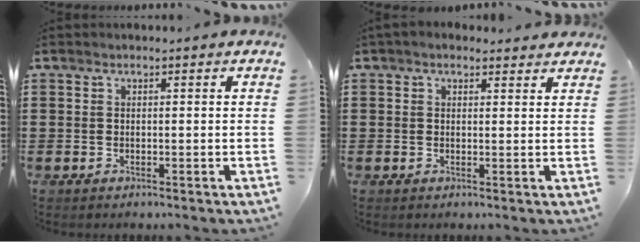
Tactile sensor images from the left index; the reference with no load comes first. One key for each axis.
{"total": 1.8, "fx": 1.3, "fy": 1.2, "fz": 0.2, "tx": -0.010, "ty": 0.007, "tz": 0.024}